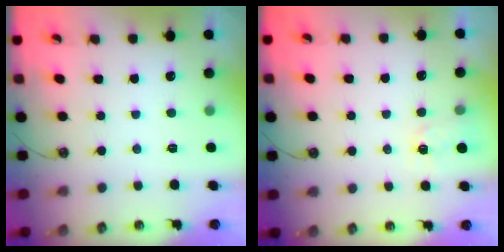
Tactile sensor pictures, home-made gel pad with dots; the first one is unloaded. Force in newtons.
{"total": 2.9, "press": 2.9, "slide": 0.5}